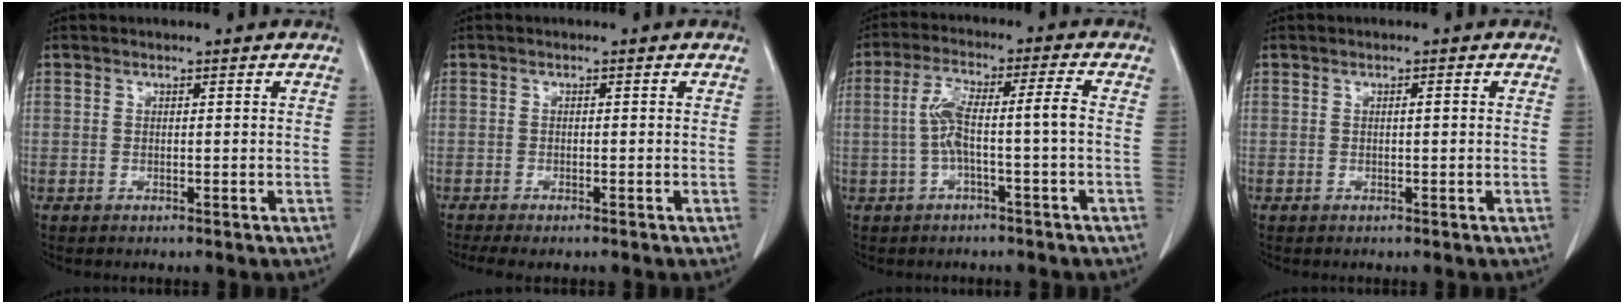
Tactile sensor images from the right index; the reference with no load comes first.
{"total": 4.4, "force": [-2.9, 1.6, 3.0], "torque": [-0.061, -0.005, -0.045]}
{"total": 7.5, "force": [-1.0, 0.7, 7.4], "torque": [-0.151, 0.031, -0.015]}
{"total": 1.2, "force": [0.1, 0.4, 1.1], "torque": [-0.026, 0.004, 0.005]}